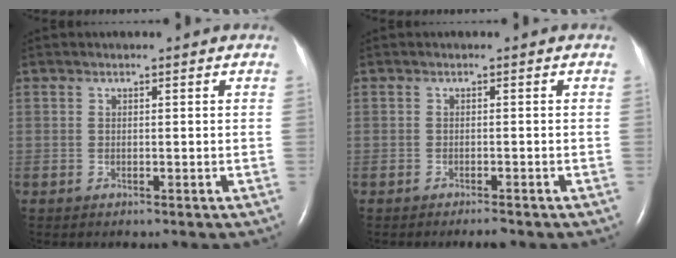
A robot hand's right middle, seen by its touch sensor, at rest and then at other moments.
{"total": 1.5, "force": [-1.3, 0.1, 0.8], "torque": [-0.018, -0.003, -0.017]}